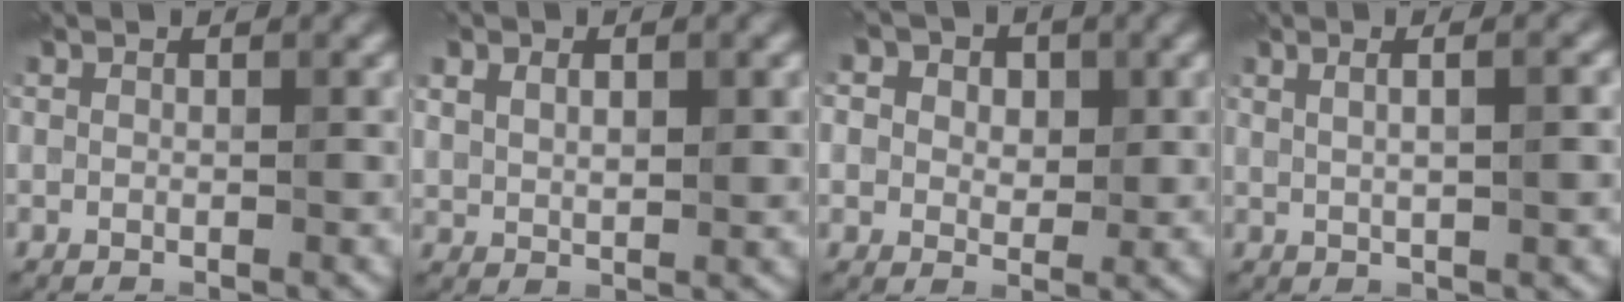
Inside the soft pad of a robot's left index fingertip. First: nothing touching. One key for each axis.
{"total": 3.9, "fx": 1.4, "fy": 2.2, "fz": 2.9, "tx": -0.056, "ty": -0.002, "tz": 0.030}
{"total": 10.2, "fx": 4.8, "fy": 7.3, "fz": 5.2, "tx": -0.079, "ty": 0.032, "tz": 0.042}
{"total": 4.9, "fx": 1.6, "fy": 2.1, "fz": 4.1, "tx": -0.029, "ty": 0.022, "tz": -0.003}